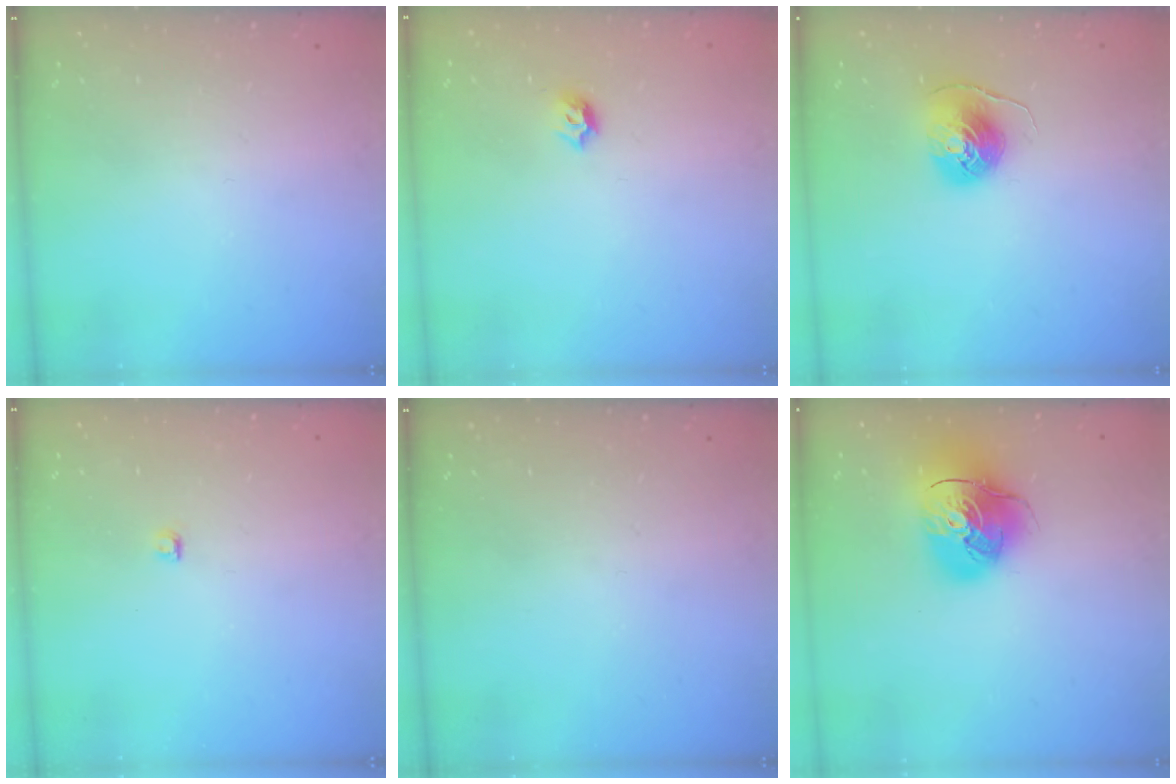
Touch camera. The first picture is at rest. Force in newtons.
{"total": 4.0, "press": 3.9, "slide": 0.8}
{"total": 8.1, "press": 8.1, "slide": 0.4}
{"total": 2.8, "press": 2.7, "slide": 0.3}
{"total": 0.0}
{"total": 16.2, "press": 16.0, "slide": 2.4}